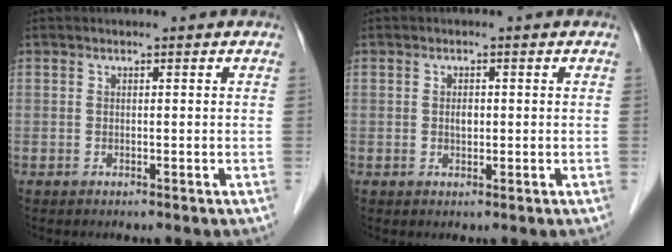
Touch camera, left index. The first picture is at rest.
{"total": 1.4, "force": [0.1, 0.8, 1.1], "torque": [-0.020, 0.001, 0.002]}